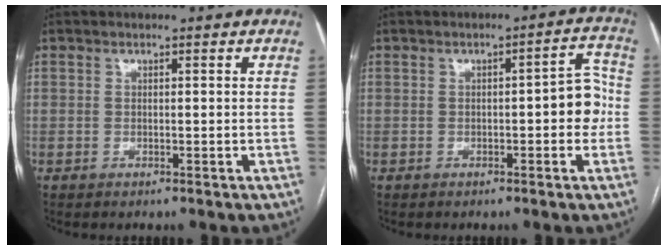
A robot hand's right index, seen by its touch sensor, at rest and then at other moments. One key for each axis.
{"total": 5.5, "fx": -0.7, "fy": 1.6, "fz": 5.2, "tx": -0.052, "ty": 0.022, "tz": -0.012}